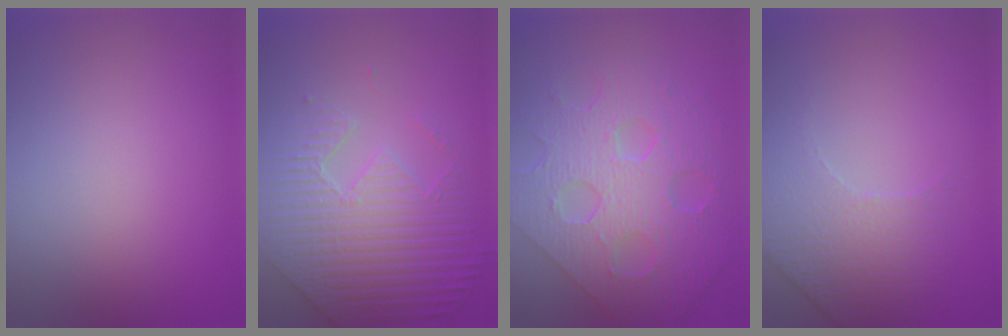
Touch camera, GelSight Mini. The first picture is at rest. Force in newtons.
{"total": 8.2, "press": 5.9, "slide": 5.6}
{"total": 8.7, "press": 6.4, "slide": 5.9}
{"total": 2.6, "press": 2.4, "slide": 1.0}